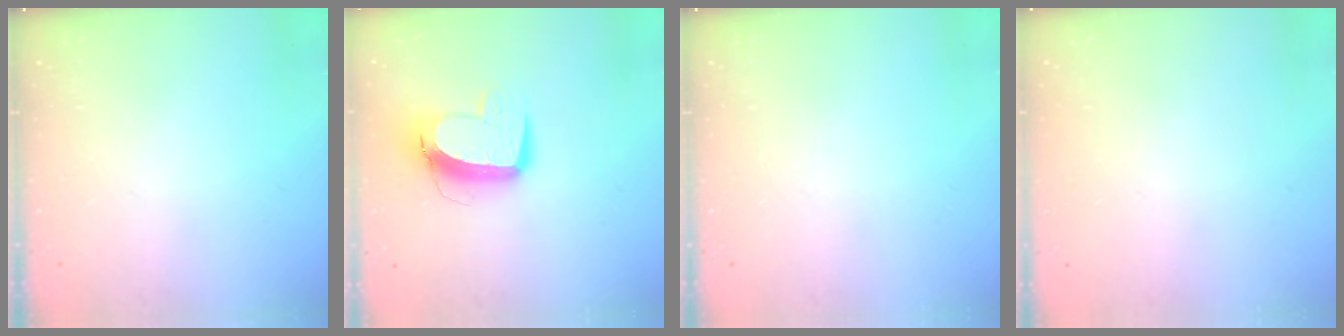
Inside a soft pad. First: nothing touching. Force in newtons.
{"total": 11.7, "press": 11.6, "slide": 1.2}
{"total": 0.0}
{"total": 0.0}